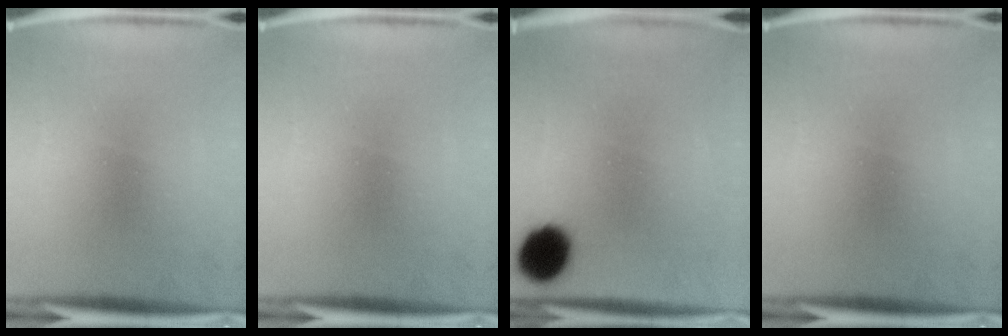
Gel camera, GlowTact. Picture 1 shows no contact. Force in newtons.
{"total": 0.0}
{"total": 11.5}
{"total": 0.0}